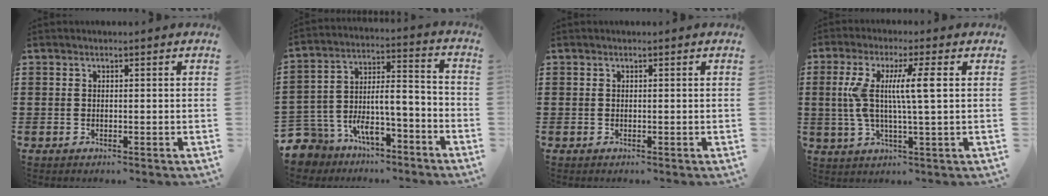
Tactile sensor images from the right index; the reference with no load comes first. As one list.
[{"total": 7.8, "force": [-6.3, 3.1, 3.4], "torque": [-0.078, 0.003, -0.125]}, {"total": 0.0}, {"total": 8.3, "force": [1.2, 0.6, 8.2], "torque": [-0.171, -0.007, 0.009]}]